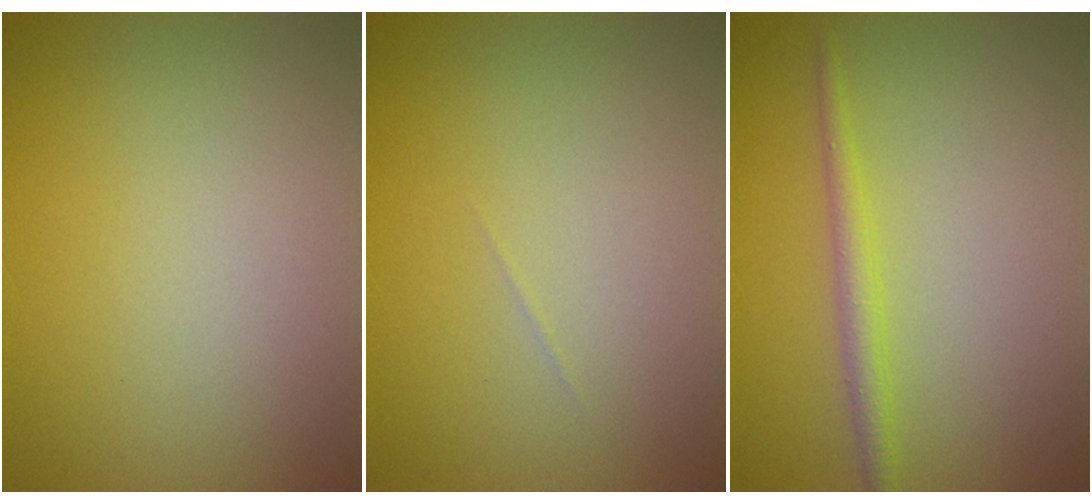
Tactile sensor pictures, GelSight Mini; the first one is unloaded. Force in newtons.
{"total": 0.0}
{"total": 1.8, "press": 1.8, "slide": 0.1}